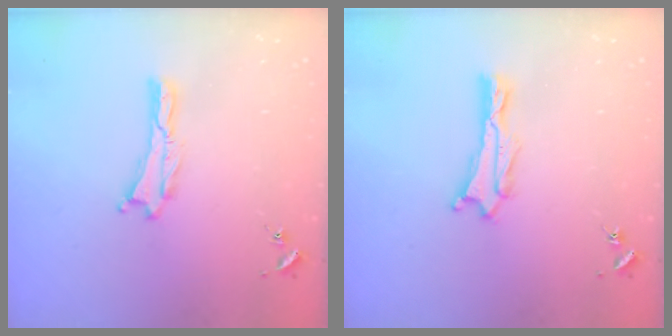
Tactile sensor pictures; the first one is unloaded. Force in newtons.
{"total": 1.0, "press": 1.0, "slide": 0.1}